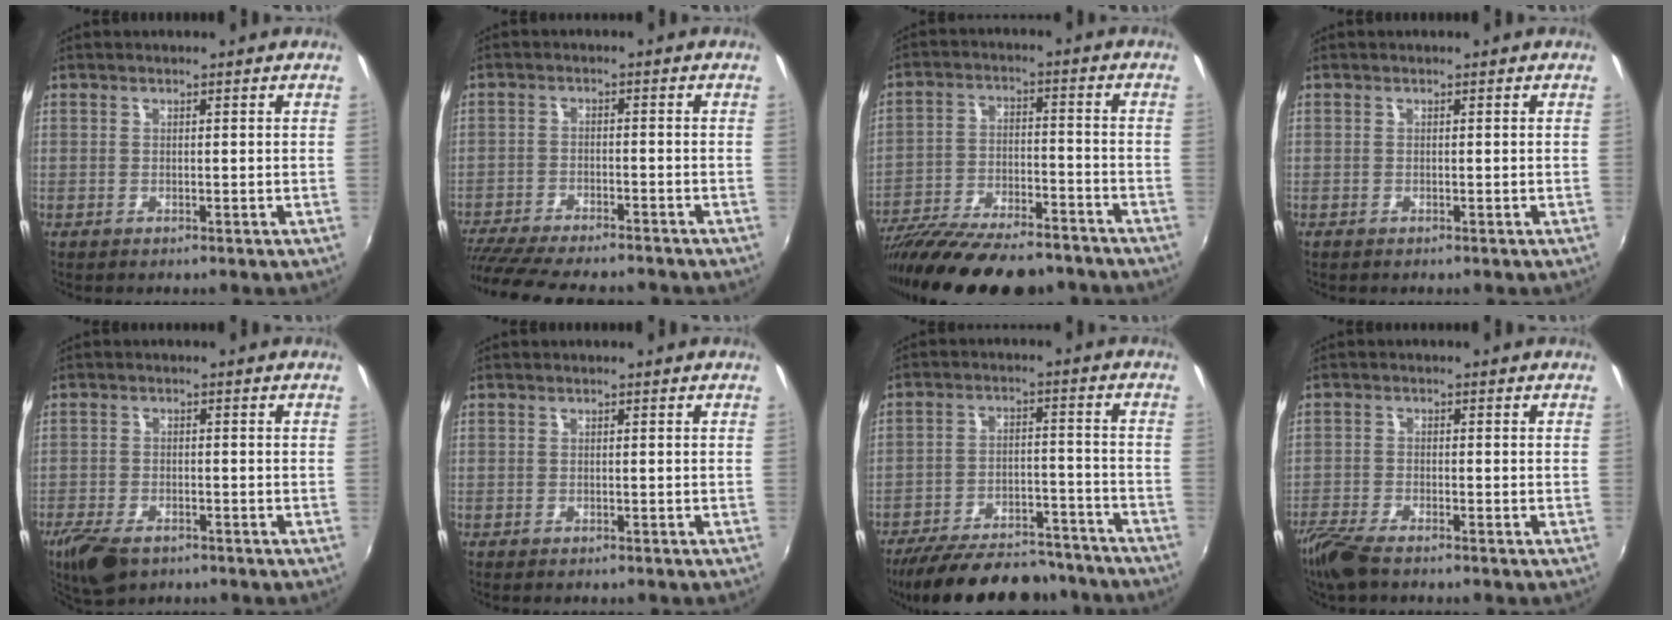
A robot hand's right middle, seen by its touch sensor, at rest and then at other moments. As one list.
[{"total": 16.6, "force": [-14.3, 3.4, 7.7], "torque": [-0.164, -0.033, -0.226]}, {"total": 23.0, "force": [-19.4, 5.6, 11.0], "torque": [-0.211, -0.041, -0.299]}, {"total": 0.0}, {"total": 7.9, "force": [-5.5, 3.6, 4.3], "torque": [-0.115, -0.023, -0.101]}, {"total": 0.8, "force": [-0.7, 0.2, 0.3], "torque": [-0.008, -0.002, -0.012]}, {"total": 23.6, "force": [-20.3, 7.4, 9.4], "torque": [-0.182, 0.007, -0.273]}, {"total": 6.7, "force": [-5.5, 1.4, 3.6], "torque": [-0.098, -0.025, -0.108]}]